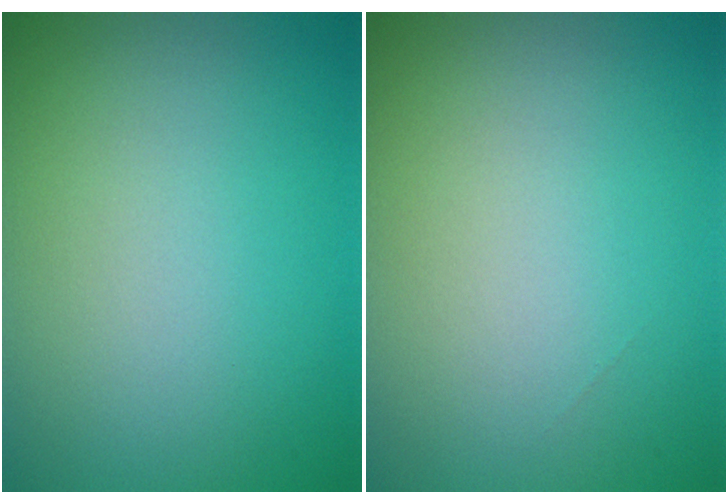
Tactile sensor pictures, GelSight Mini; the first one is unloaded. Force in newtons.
{"total": 0.0}